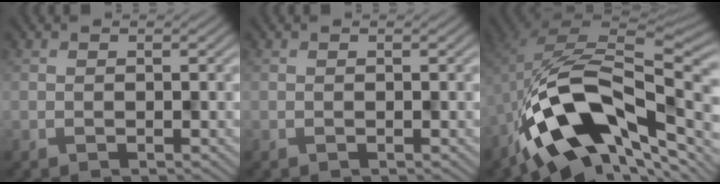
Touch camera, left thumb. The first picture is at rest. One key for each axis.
{"total": 0.0}
{"total": 15.0, "fx": -6.8, "fy": 8.1, "fz": 10.7, "tx": -0.177, "ty": 0.010, "tz": -0.125}